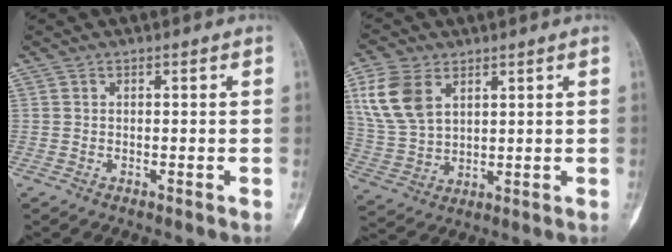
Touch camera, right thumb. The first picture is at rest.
{"total": 11.2, "force": [4.7, 7.0, 7.3], "torque": [-0.151, -0.009, 0.103]}